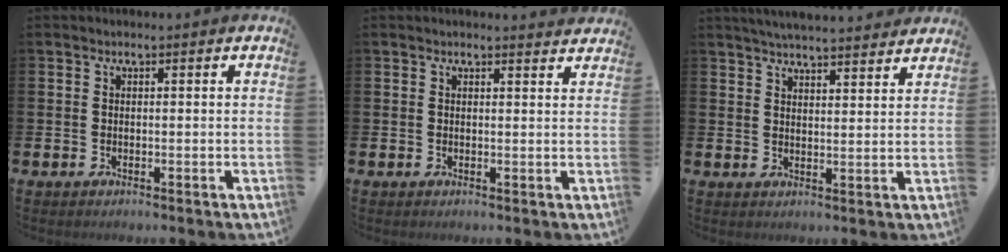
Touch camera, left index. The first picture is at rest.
{"total": 1.2, "force": [1.2, 0.0, 0.0], "torque": [0.011, -0.010, 0.019]}
{"total": 4.5, "force": [4.5, 0.0, 0.5], "torque": [-0.014, -0.027, 0.080]}